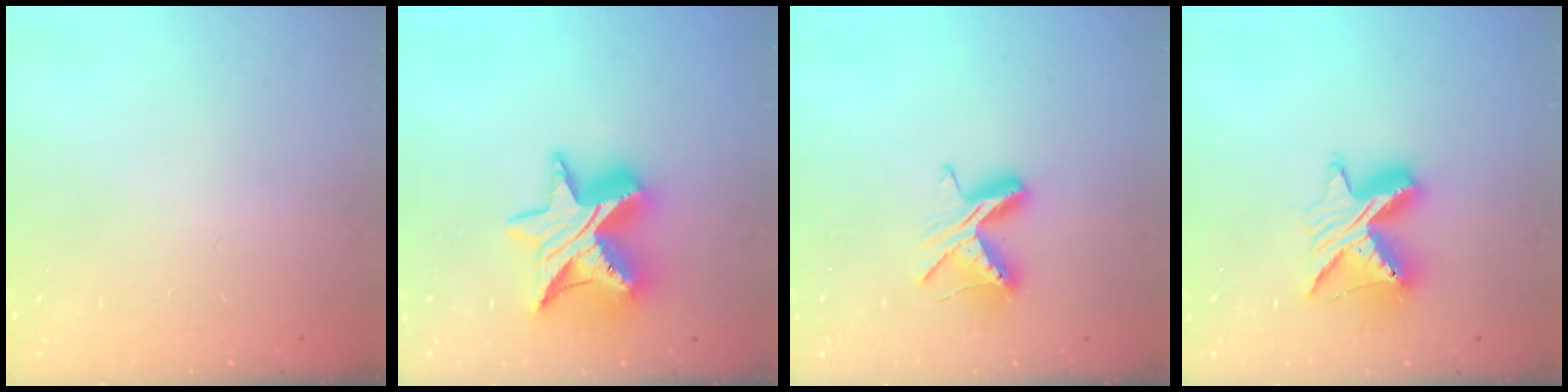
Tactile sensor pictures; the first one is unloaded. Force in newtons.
{"total": 16.2, "press": 16.2, "slide": 1.1}
{"total": 7.5, "press": 7.4, "slide": 0.5}
{"total": 10.2, "press": 10.2, "slide": 0.6}